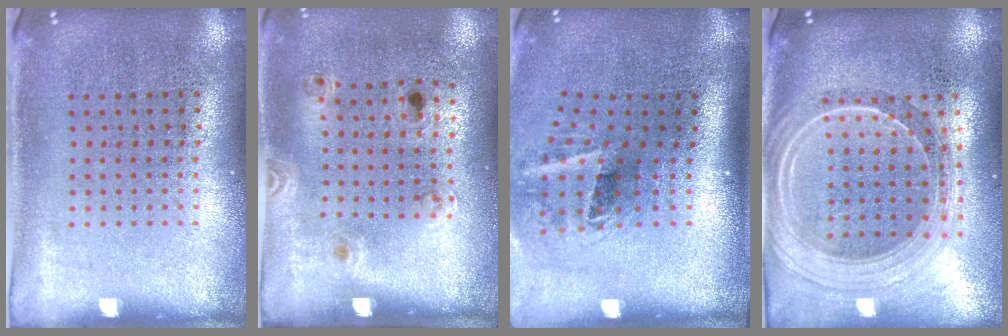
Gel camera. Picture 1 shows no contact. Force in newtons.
{"total": 1.3, "press": 0.7, "slide": 1.1}
{"total": 2.2, "press": 1.3, "slide": 1.8}
{"total": 2.3, "press": 2.0, "slide": 1.1}